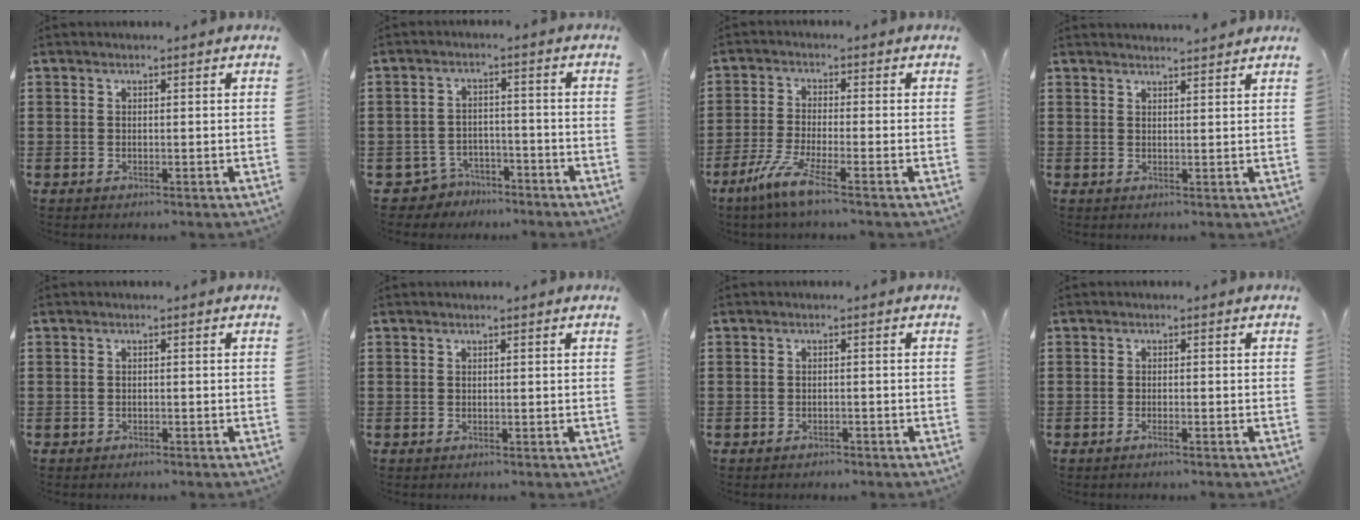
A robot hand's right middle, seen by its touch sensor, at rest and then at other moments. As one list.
[{"total": 4.2, "force": [-3.9, 1.5, 0.4], "torque": [-0.029, 0.004, -0.085]}, {"total": 5.9, "force": [-3.5, 0.3, 4.7], "torque": [-0.110, -0.018, -0.071]}, {"total": 1.8, "force": [1.8, 0.0, 0.2], "torque": [-0.008, 0.003, 0.034]}, {"total": 0.6, "force": [-0.6, 0.2, 0.0], "torque": [-0.002, 0.001, -0.013]}, {"total": 0.0}, {"total": 1.0, "force": [-1.0, 0.4, 0.0], "torque": [-0.002, 0.003, -0.022]}, {"total": 0.9, "force": [-0.6, 0.0, 0.7], "torque": [-0.012, -0.003, -0.011]}]